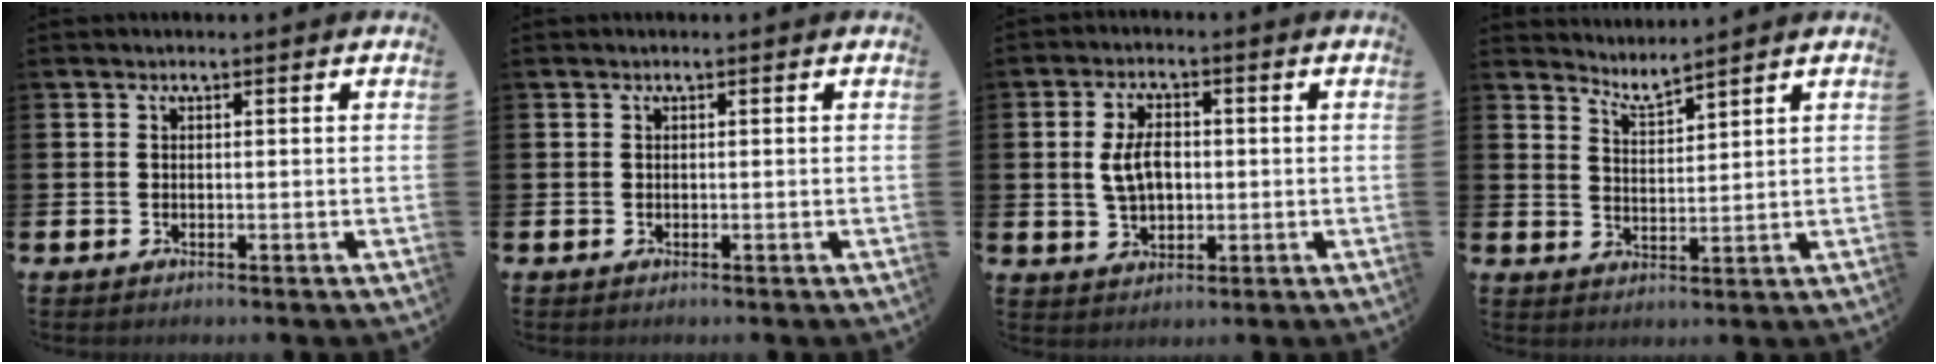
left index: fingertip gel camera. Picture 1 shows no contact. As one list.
[{"total": 0.0}, {"total": 5.2, "force": [0.5, 3.2, 4.0], "torque": [-0.066, 0.006, 0.004]}, {"total": 3.8, "force": [3.7, -0.2, 0.4], "torque": [-0.024, -0.020, 0.068]}]